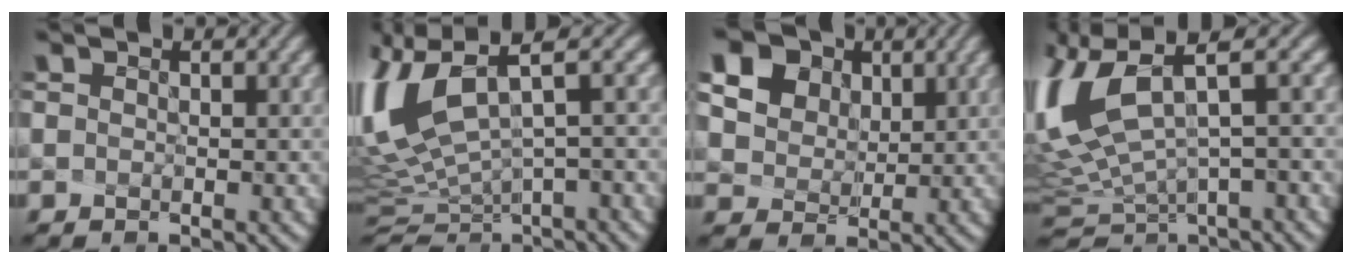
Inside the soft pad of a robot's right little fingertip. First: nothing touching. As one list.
[{"total": 7.0, "force": [0.4, 2.4, 6.6], "torque": [-0.173, -0.033, 0.037]}, {"total": 17.2, "force": [8.5, 13.5, 6.4], "torque": [-0.206, 0.009, 0.167]}, {"total": 6.9, "force": [1.0, 2.7, 6.3], "torque": [-0.178, -0.034, 0.051]}]